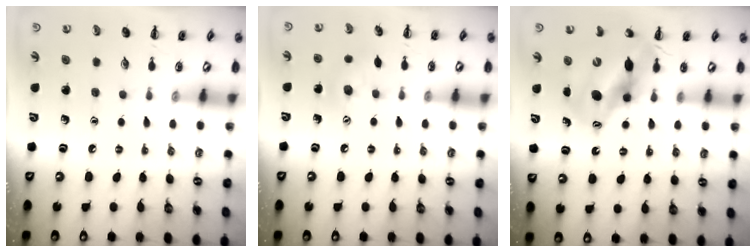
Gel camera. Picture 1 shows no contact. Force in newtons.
{"total": 7.3, "press": 7.2, "slide": 1.1}
{"total": 12.5, "press": 11.9, "slide": 3.6}